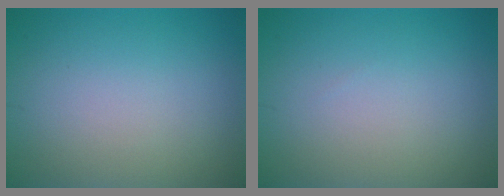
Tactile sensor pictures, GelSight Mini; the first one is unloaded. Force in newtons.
{"total": 0.0}